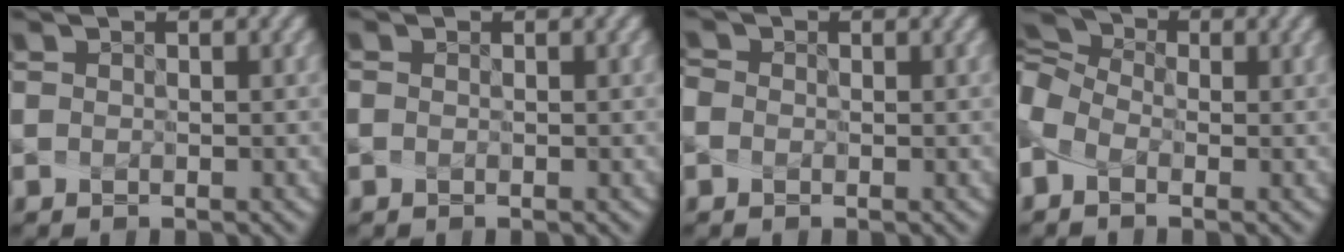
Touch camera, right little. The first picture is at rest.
{"total": 0.0}
{"total": 0.8, "force": [-0.4, 0.6, 0.2], "torque": [-0.005, 0.005, -0.011]}
{"total": 5.5, "force": [-0.1, 3.8, 3.9], "torque": [-0.101, 0.017, -0.012]}